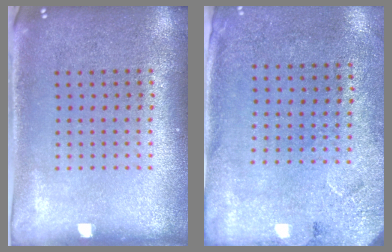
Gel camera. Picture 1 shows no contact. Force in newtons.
{"total": 2.7, "press": 2.2, "slide": 1.6}